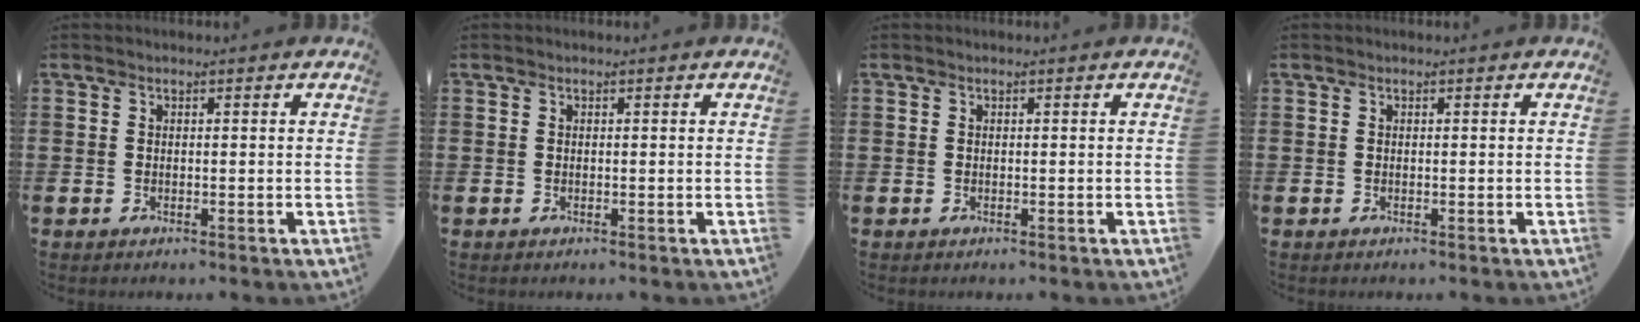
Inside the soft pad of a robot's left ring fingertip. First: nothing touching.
{"total": 0.0}
{"total": 0.0}
{"total": 0.0}